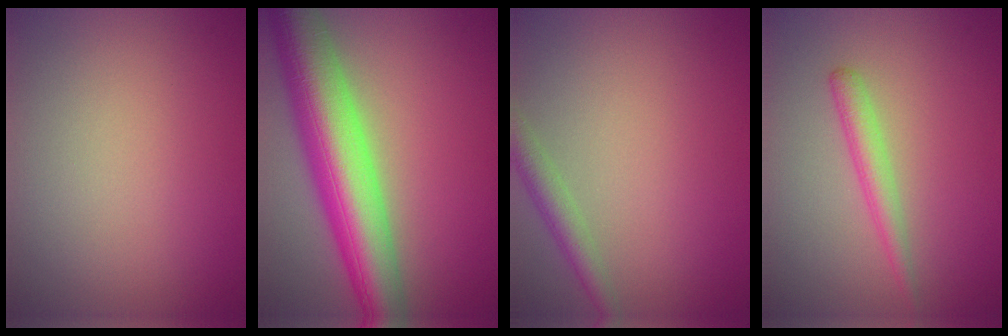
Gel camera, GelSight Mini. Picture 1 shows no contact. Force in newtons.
{"total": 10.3, "press": 10.3, "slide": 0.6}
{"total": 2.4, "press": 2.4, "slide": 0.1}
{"total": 2.0, "press": 2.0, "slide": 0.0}